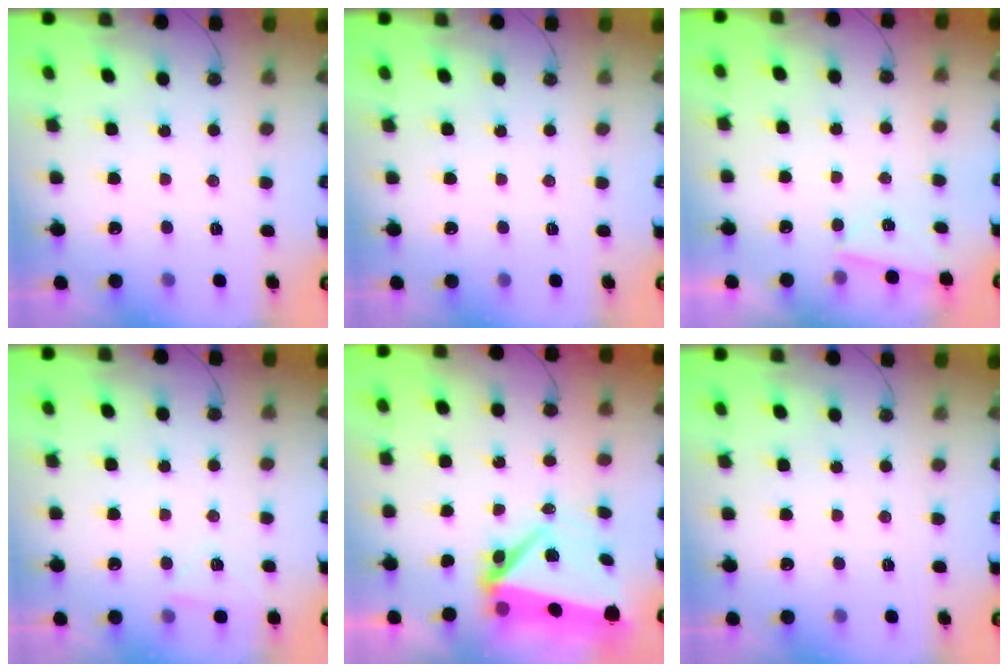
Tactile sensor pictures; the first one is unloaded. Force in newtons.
{"total": 0.0}
{"total": 2.4, "press": 2.3, "slide": 0.6}
{"total": 4.0, "press": 3.9, "slide": 0.4}
{"total": 7.8, "press": 7.7, "slide": 1.4}
{"total": 0.0}